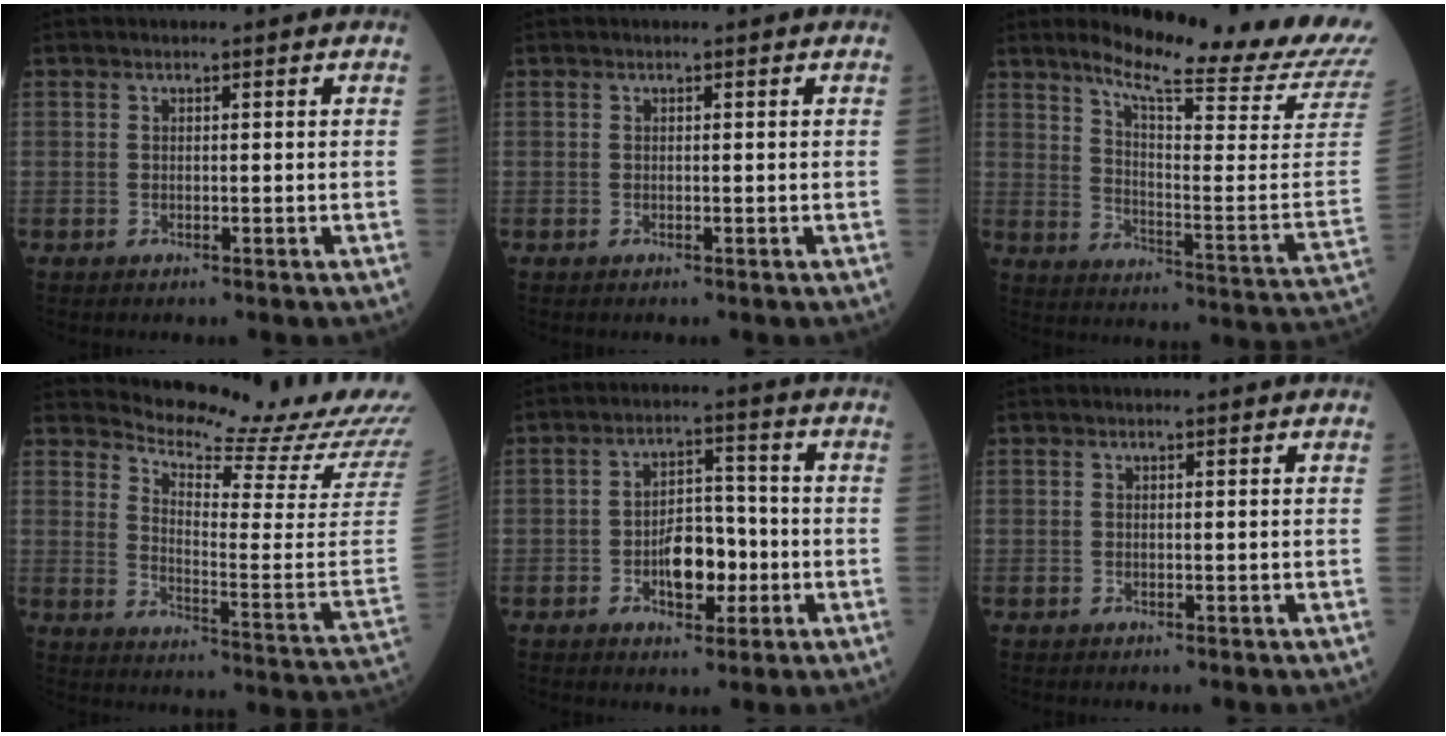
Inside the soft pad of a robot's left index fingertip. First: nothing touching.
{"total": 0.0}
{"total": 21.6, "force": [18.9, -1.0, 10.3], "torque": [-0.170, -0.103, 0.248]}
{"total": 19.7, "force": [19.0, 0.9, 5.0], "torque": [-0.091, -0.123, 0.229]}
{"total": 7.0, "force": [-2.2, 3.8, 5.4], "torque": [-0.095, 0.008, -0.034]}
{"total": 0.0}